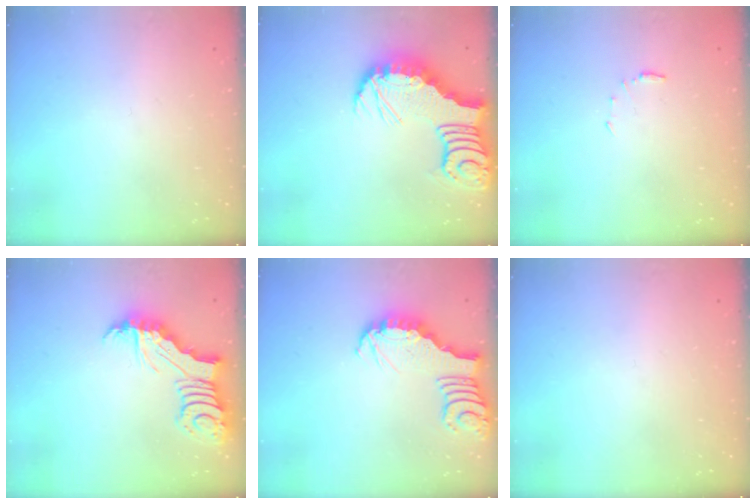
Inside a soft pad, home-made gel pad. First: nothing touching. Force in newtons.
{"total": 7.6, "press": 7.6, "slide": 1.0}
{"total": 6.0, "press": 6.0, "slide": 0.4}
{"total": 5.6, "press": 5.5, "slide": 0.7}
{"total": 3.0, "press": 3.0, "slide": 0.2}
{"total": 0.0}